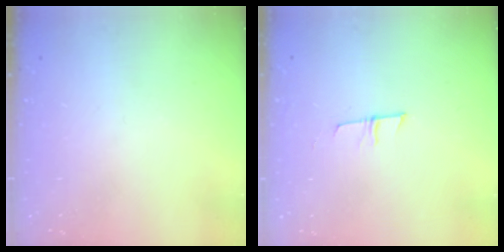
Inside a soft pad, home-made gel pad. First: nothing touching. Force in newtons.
{"total": 5.5, "press": 5.5, "slide": 0.3}